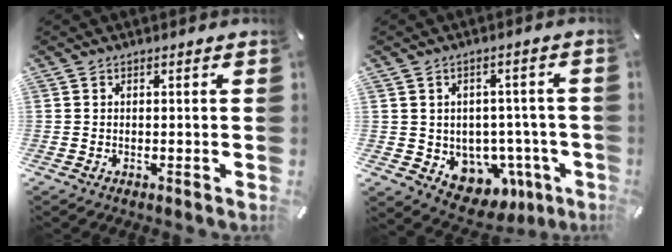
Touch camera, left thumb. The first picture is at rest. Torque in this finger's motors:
{"motor_torque": [0.20, 0.76, 0.58, 0.31, 0.13]}